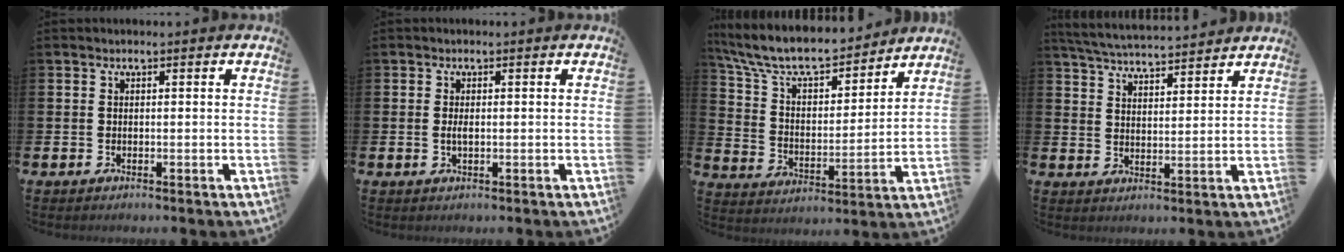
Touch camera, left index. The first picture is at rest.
{"total": 1.3, "force": [0.0, 0.5, 1.2], "torque": [-0.022, 0.002, -0.002]}
{"total": 9.4, "force": [8.5, 2.4, 3.1], "torque": [-0.107, -0.059, 0.149]}
{"total": 5.0, "force": [5.0, 0.2, 0.5], "torque": [-0.033, -0.032, 0.089]}